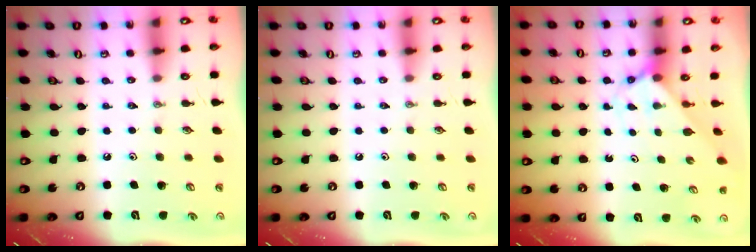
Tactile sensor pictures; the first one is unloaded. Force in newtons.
{"total": 0.0}
{"total": 2.6, "press": 2.6, "slide": 0.2}